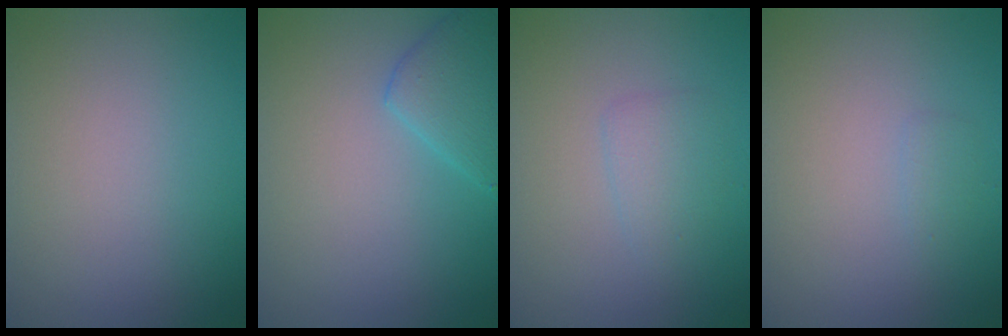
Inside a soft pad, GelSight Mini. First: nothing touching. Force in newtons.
{"total": 3.1, "press": 3.1, "slide": 0.2}
{"total": 1.5, "press": 1.5, "slide": 0.1}
{"total": 0.6, "press": 0.6, "slide": 0.0}